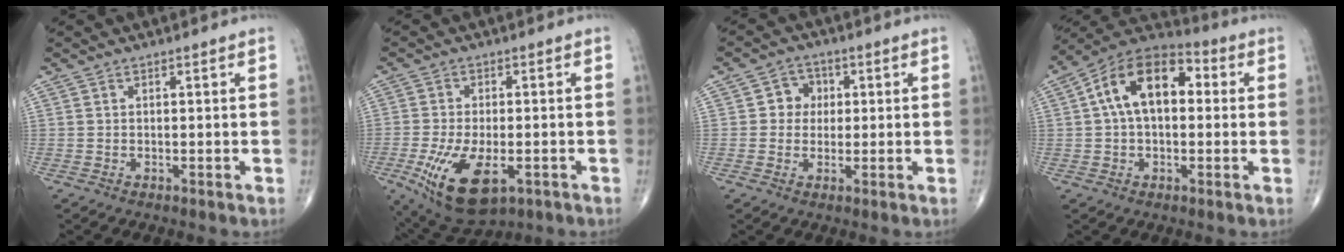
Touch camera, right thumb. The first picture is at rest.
{"total": 13.7, "force": [-5.1, 6.6, 10.9], "torque": [-0.204, -0.004, -0.072]}
{"total": 4.7, "force": [0.6, 4.3, 1.7], "torque": [0.006, 0.008, 0.001]}
{"total": 14.7, "force": [2.4, 8.7, 11.6], "torque": [-0.180, 0.038, 0.027]}